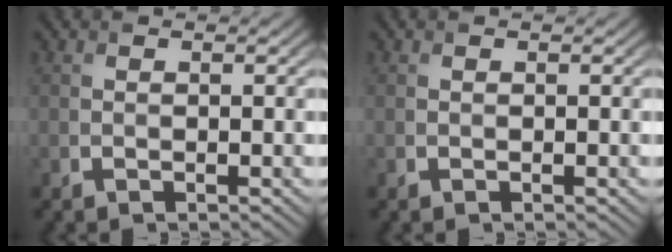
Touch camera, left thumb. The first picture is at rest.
{"total": 0.0}